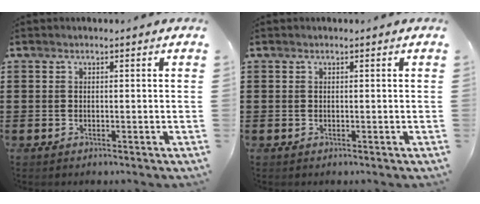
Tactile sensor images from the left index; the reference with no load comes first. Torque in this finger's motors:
{"motor_torque": [-0.06, 0.12, 0.03, 0.00]}